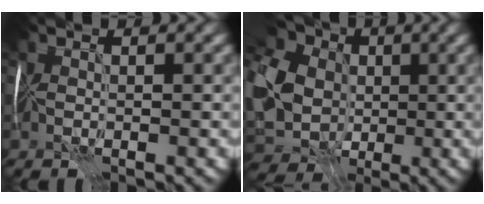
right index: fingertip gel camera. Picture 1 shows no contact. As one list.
[{"total": 12.5, "force": [0.5, 10.1, 7.4], "torque": [-0.166, -0.005, 0.016]}]